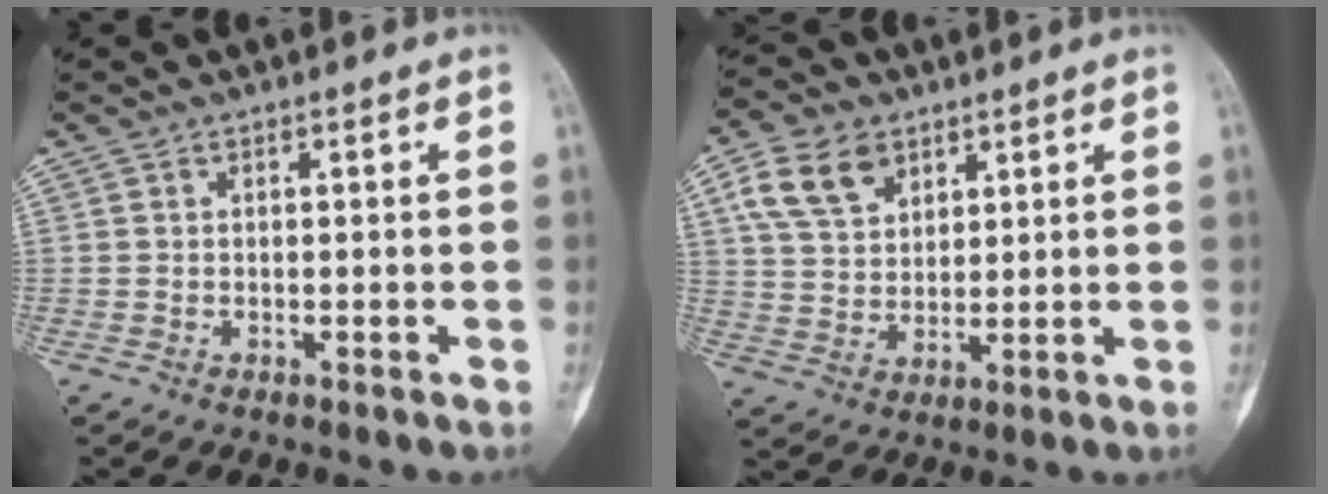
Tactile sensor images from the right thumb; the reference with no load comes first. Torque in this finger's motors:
{"motor_torque": [-0.07, 0.18, 0.51, 0.08, 0.26]}